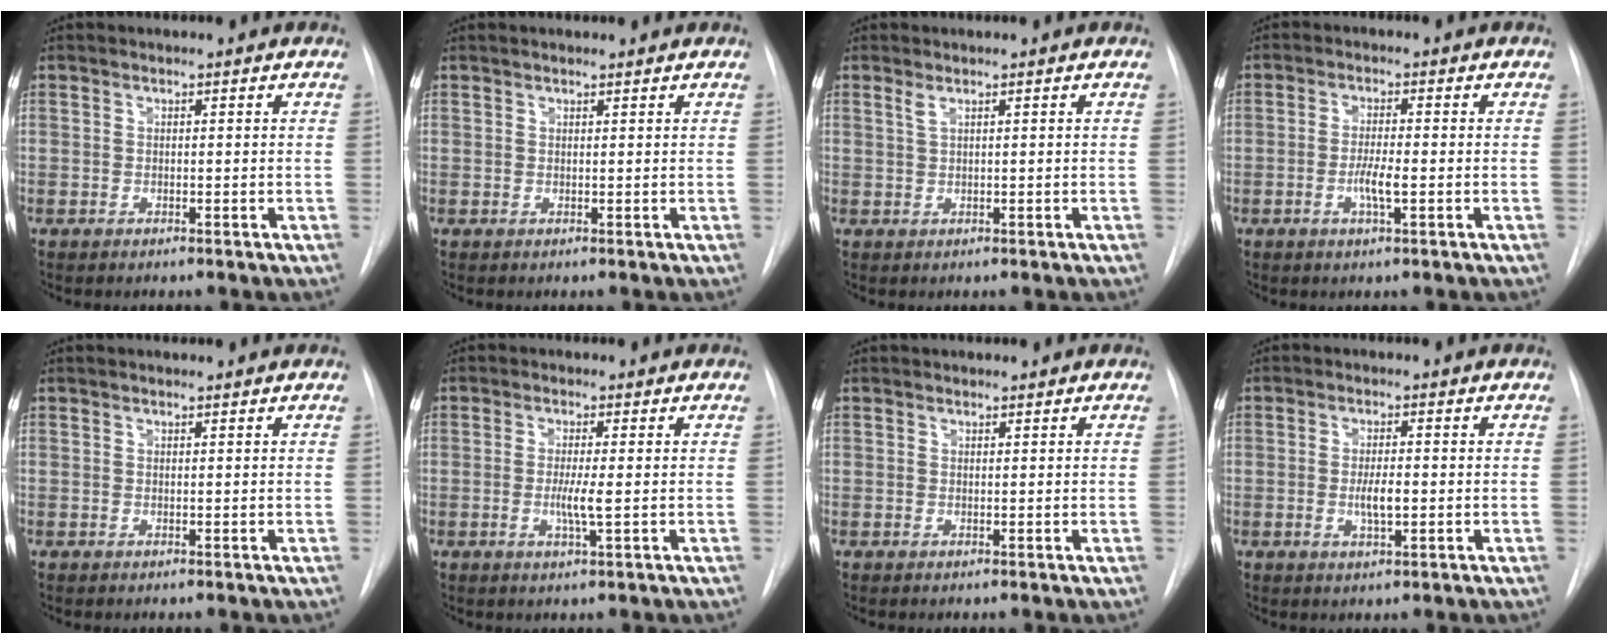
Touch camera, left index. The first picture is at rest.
{"total": 2.8, "force": [2.6, 0.3, 0.9], "torque": [-0.012, 0.019, 0.032]}
{"total": 1.0, "force": [0.6, 0.0, 0.8], "torque": [-0.023, 0.002, 0.015]}
{"total": 3.4, "force": [-1.3, 0.3, 3.1], "torque": [-0.063, -0.009, -0.024]}
{"total": 1.8, "force": [1.7, 0.1, 0.5], "torque": [-0.007, 0.015, 0.021]}
{"total": 3.1, "force": [-0.6, -0.2, 3.0], "torque": [-0.064, -0.013, -0.011]}
{"total": 1.1, "force": [1.0, 0.3, 0.2], "torque": [-0.006, 0.010, 0.015]}
{"total": 3.2, "force": [-0.7, 0.8, 3.0], "torque": [-0.057, -0.008, -0.010]}